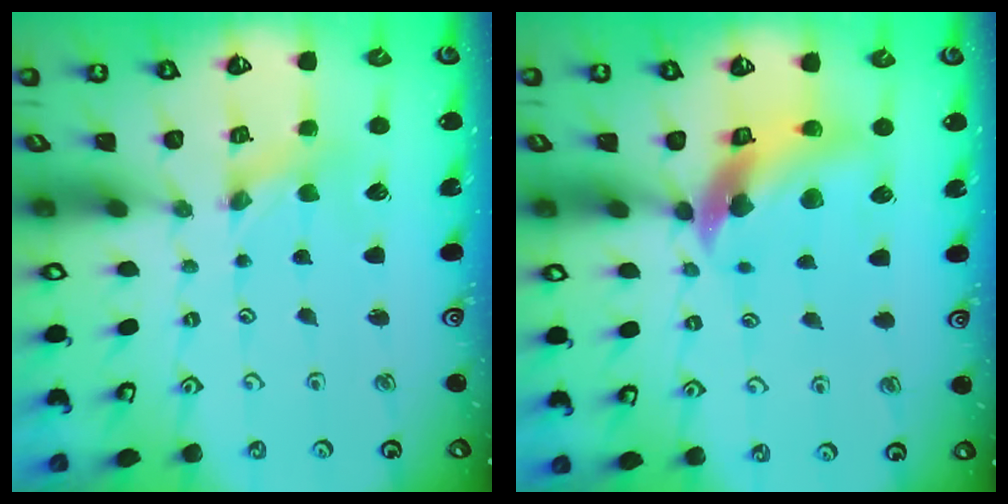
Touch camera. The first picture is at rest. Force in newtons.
{"total": 11.4, "press": 11.3, "slide": 1.6}